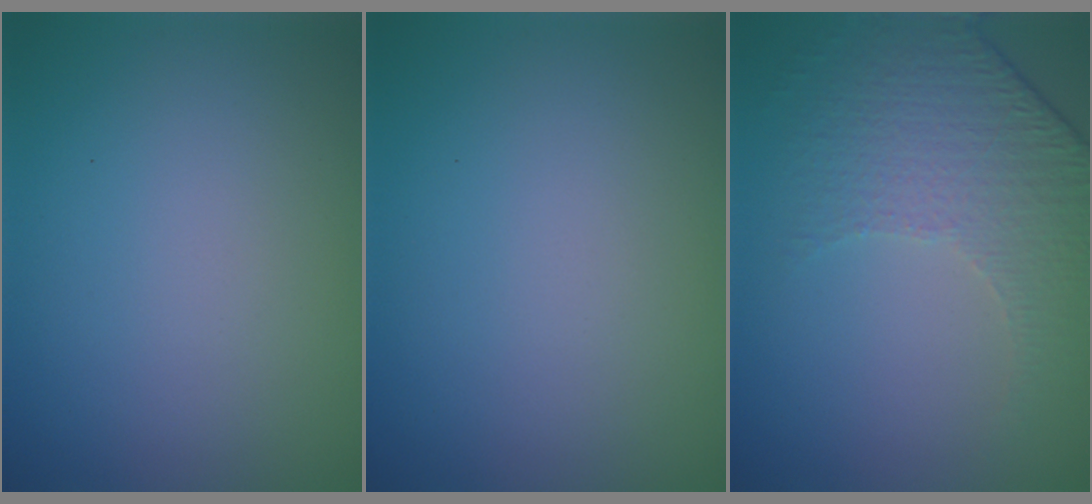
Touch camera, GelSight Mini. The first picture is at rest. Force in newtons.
{"total": 0.0}
{"total": 4.9, "press": 3.4, "slide": 3.5}